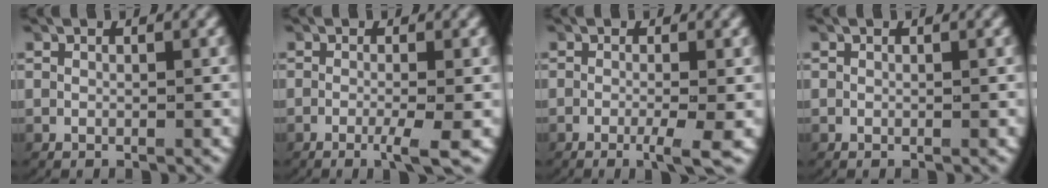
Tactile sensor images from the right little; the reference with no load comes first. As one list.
[{"total": 2.7, "force": [-1.4, 0.1, 2.4], "torque": [-0.036, -0.003, -0.028]}, {"total": 3.0, "force": [-1.4, 0.1, 2.6], "torque": [-0.033, -0.003, -0.029]}, {"total": 0.0}]